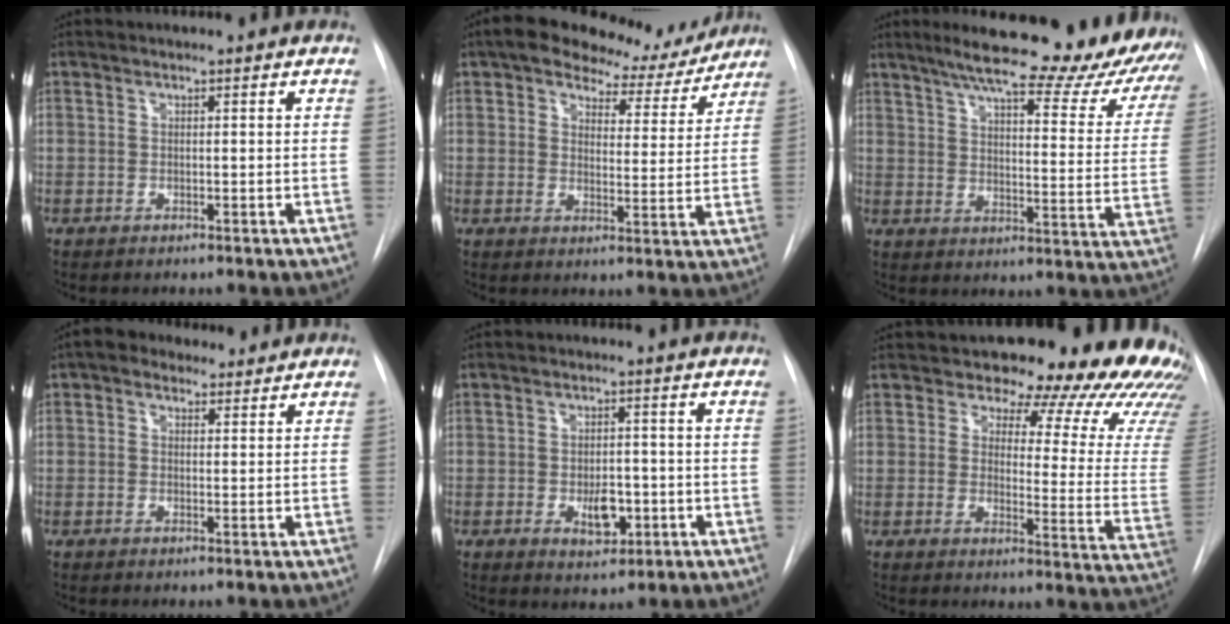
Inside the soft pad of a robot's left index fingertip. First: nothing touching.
{"total": 12.5, "force": [10.8, 4.8, 4.1], "torque": [-0.038, 0.006, 0.134]}
{"total": 25.6, "force": [22.6, 3.5, 11.4], "torque": [-0.163, -0.055, 0.266]}
{"total": 5.1, "force": [3.7, 3.0, 1.9], "torque": [-0.029, 0.027, 0.061]}
{"total": 4.8, "force": [-1.3, 2.7, 3.8], "torque": [-0.054, -0.001, -0.012]}
{"total": 23.5, "force": [20.9, 5.9, 8.8], "torque": [-0.109, -0.109, 0.221]}